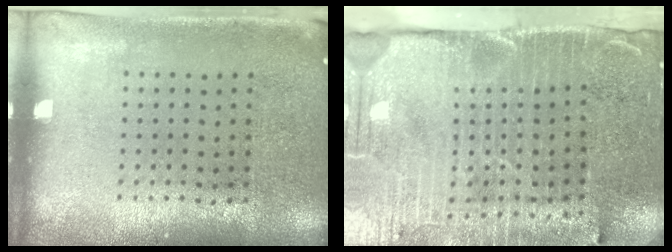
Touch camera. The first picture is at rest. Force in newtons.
{"total": 4.7, "press": 3.9, "slide": 2.6}